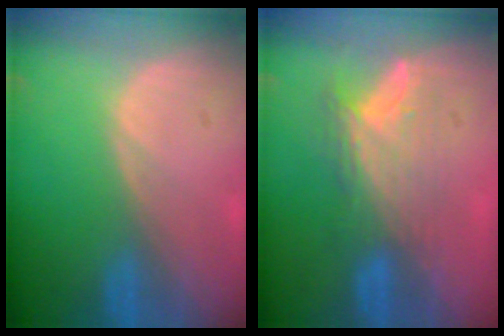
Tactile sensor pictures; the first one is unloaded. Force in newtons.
{"total": 8.2, "press": 6.8, "slide": 4.7}